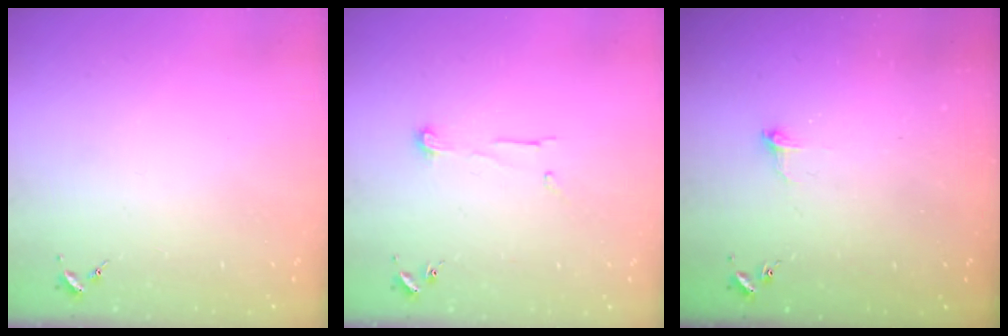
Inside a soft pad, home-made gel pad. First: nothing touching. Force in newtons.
{"total": 7.1, "press": 7.1, "slide": 0.3}
{"total": 6.2, "press": 6.2, "slide": 0.6}